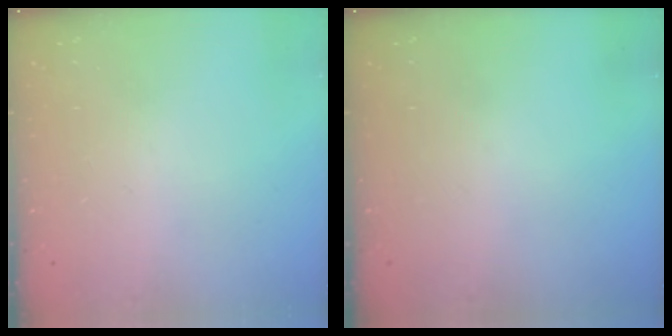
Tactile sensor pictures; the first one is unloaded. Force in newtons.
{"total": 0.0}